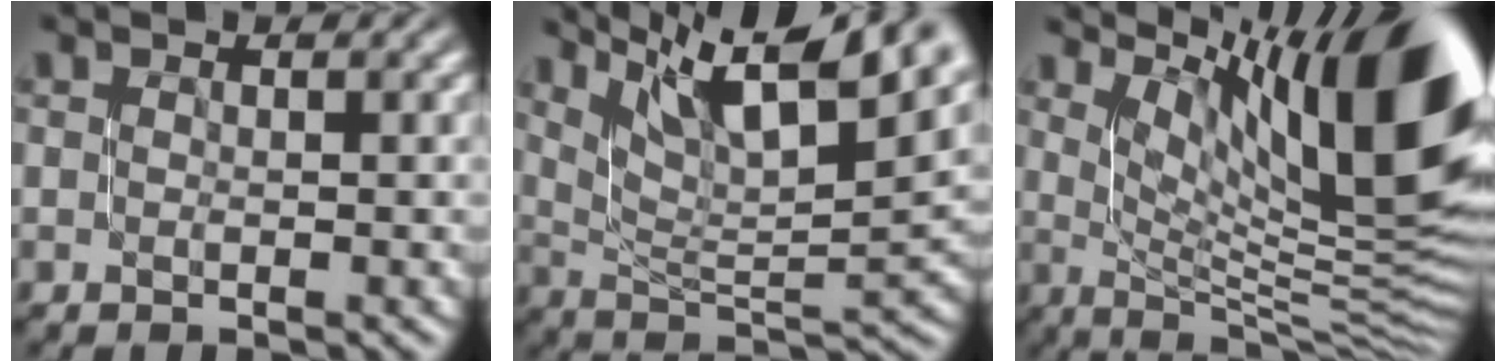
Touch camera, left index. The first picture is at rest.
{"total": 13.0, "force": [9.1, 3.2, 8.7], "torque": [-0.142, 0.011, 0.150]}
{"total": 13.4, "force": [5.9, 3.7, 11.4], "torque": [-0.143, 0.005, 0.102]}